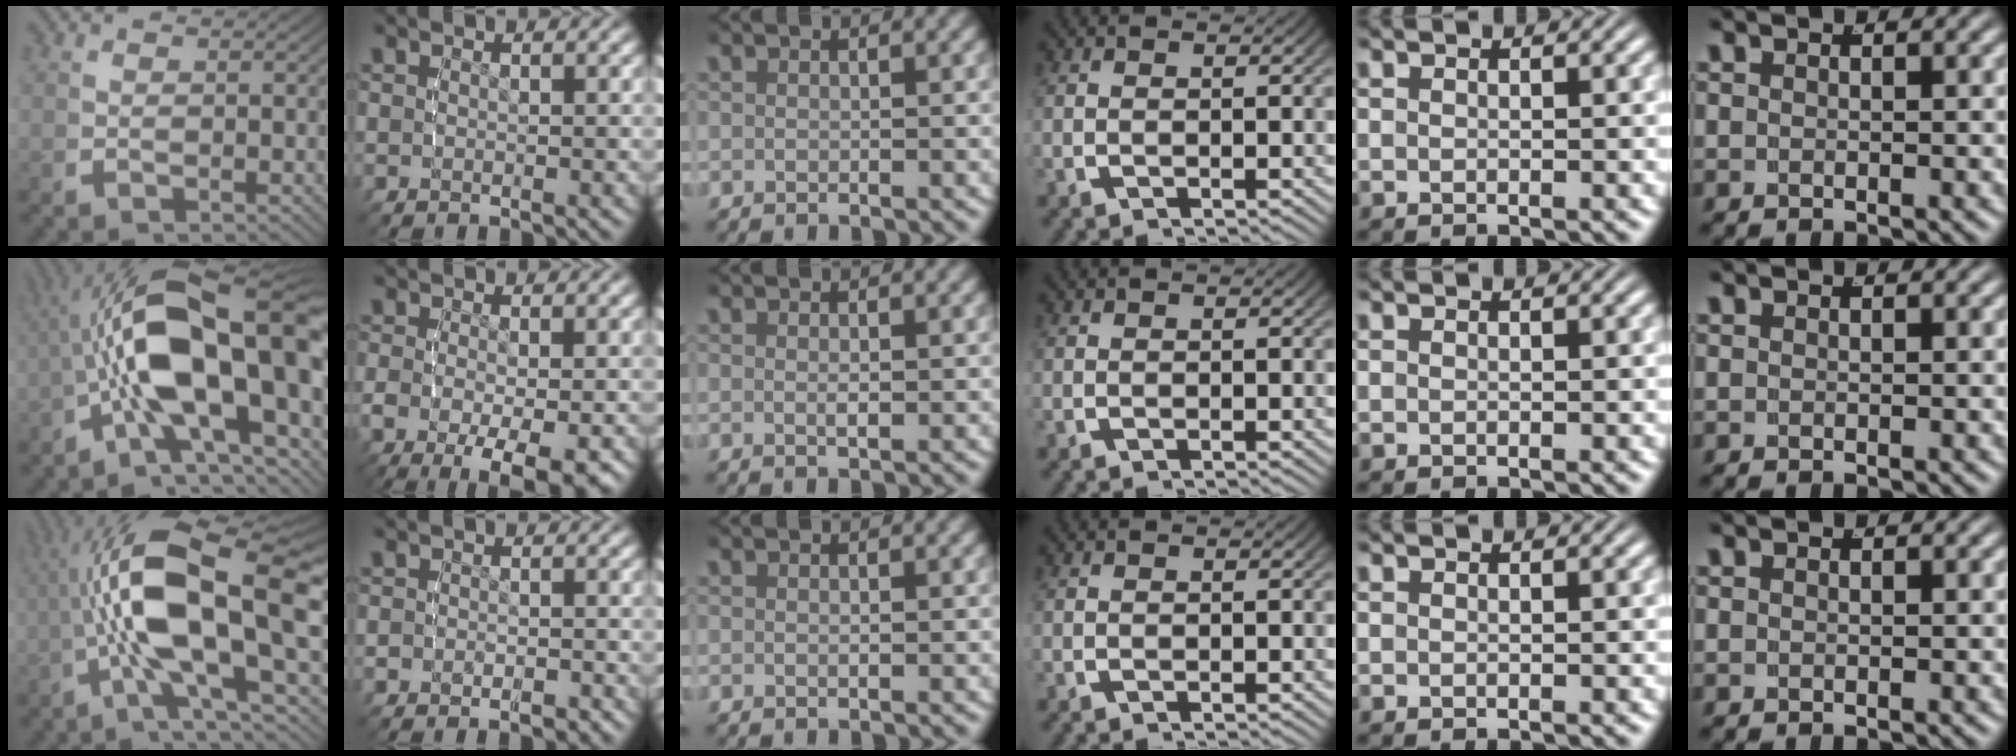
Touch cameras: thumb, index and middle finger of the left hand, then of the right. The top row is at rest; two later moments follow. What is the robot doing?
{"motion": "lift_and_place", "object": "button"}